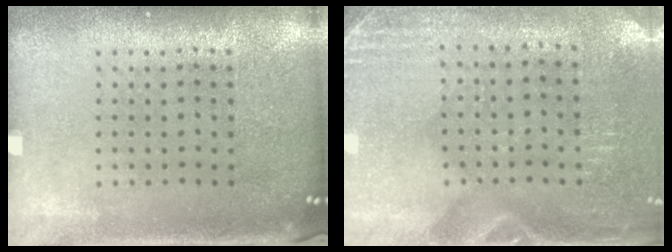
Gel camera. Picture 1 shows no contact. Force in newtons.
{"total": 2.9, "press": 2.5, "slide": 1.3}